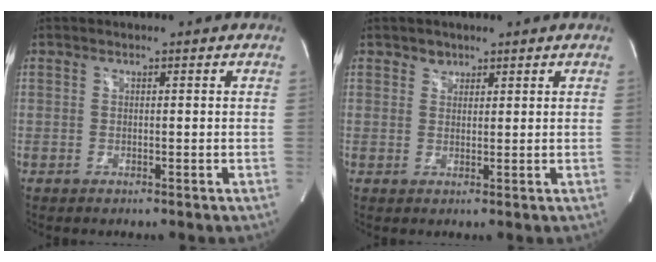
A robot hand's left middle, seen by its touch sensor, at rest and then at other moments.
{"total": 1.6, "force": [1.1, 1.1, 0.1], "torque": [0.006, -0.001, 0.015]}